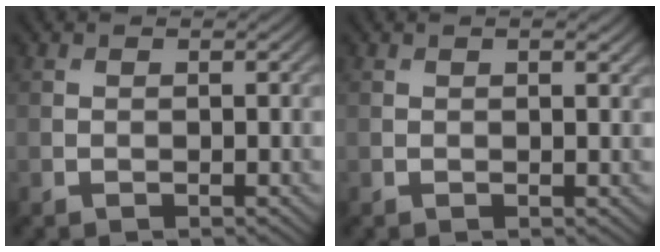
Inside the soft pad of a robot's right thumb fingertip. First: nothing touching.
{"total": 0.8, "force": [0.4, 0.1, 0.7], "torque": [-0.012, 0.000, 0.004]}